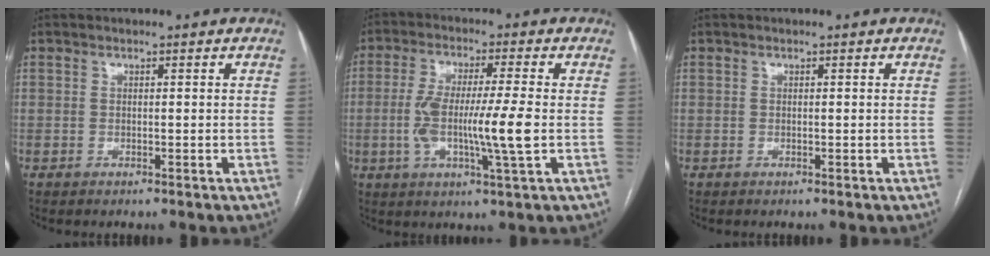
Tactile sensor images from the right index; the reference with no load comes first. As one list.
[{"total": 10.8, "force": [-1.3, 0.3, 10.7], "torque": [-0.207, -0.002, -0.028]}, {"total": 0.0}]